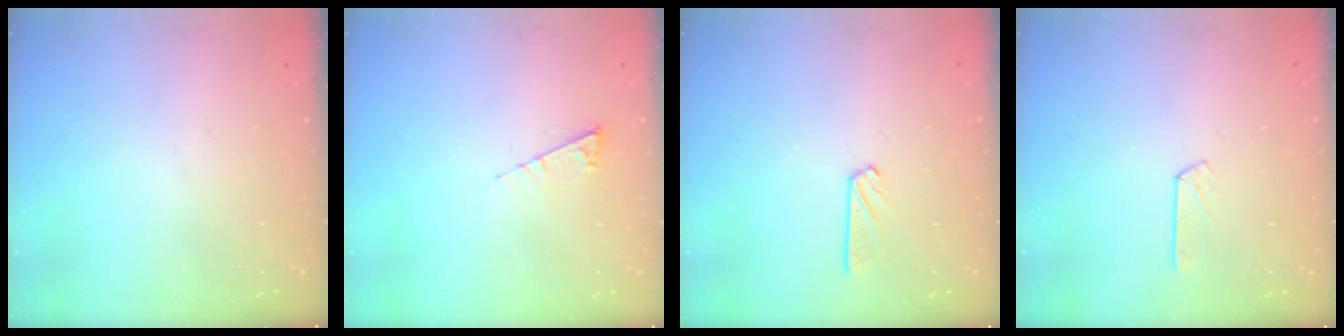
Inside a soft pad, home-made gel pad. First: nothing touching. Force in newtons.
{"total": 5.5, "press": 5.4, "slide": 0.8}
{"total": 4.1, "press": 4.1, "slide": 0.3}
{"total": 2.8, "press": 2.8, "slide": 0.4}